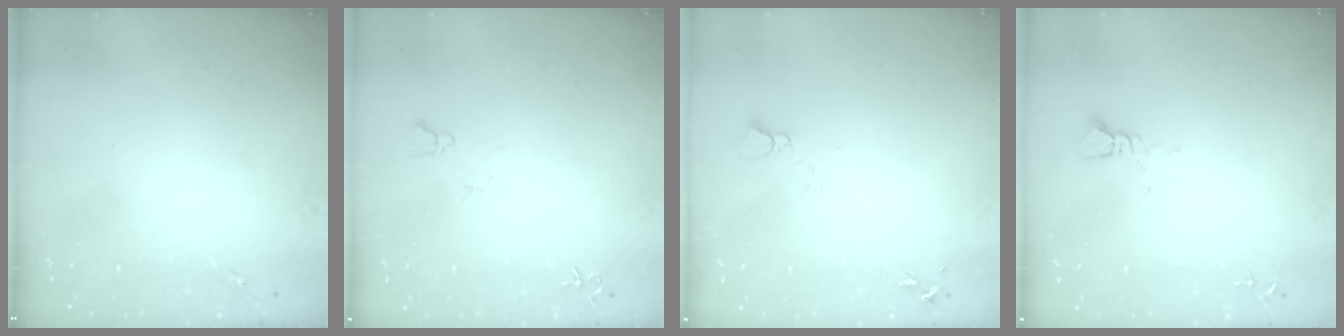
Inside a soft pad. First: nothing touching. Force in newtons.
{"total": 4.9, "press": 4.9, "slide": 0.6}
{"total": 3.7, "press": 3.7, "slide": 0.4}
{"total": 2.4, "press": 2.4, "slide": 0.1}